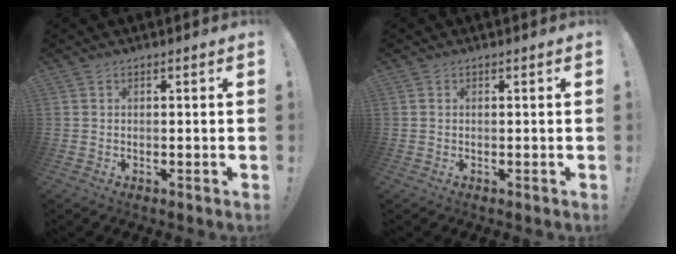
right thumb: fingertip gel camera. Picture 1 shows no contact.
{"total": 0.0}